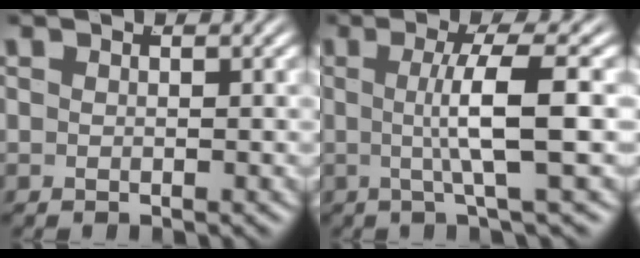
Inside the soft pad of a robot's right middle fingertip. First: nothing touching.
{"total": 4.5, "force": [0.2, -0.6, 4.4], "torque": [-0.073, 0.000, 0.003]}